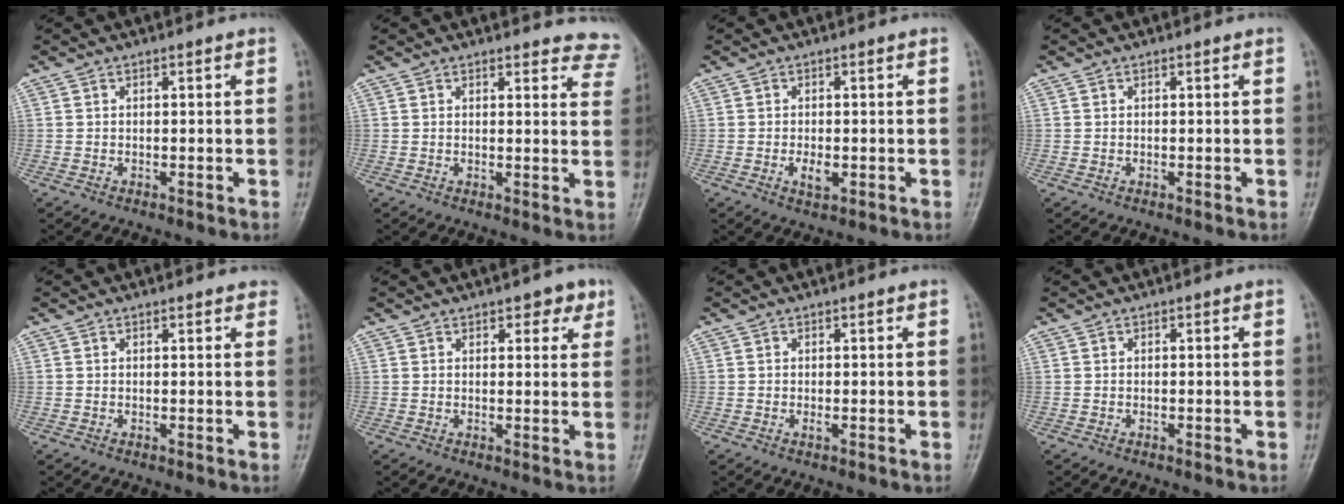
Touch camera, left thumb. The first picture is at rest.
{"total": 9.3, "force": [8.8, 2.7, 1.0], "torque": [0.042, -0.048, 0.064]}
{"total": 2.6, "force": [-0.4, 1.2, 2.2], "torque": [-0.036, -0.003, -0.003]}
{"total": 0.0}
{"total": 2.0, "force": [1.7, 0.6, 0.9], "torque": [-0.001, -0.001, 0.014]}
{"total": 3.9, "force": [2.5, 2.0, 2.3], "torque": [-0.006, -0.010, 0.029]}
{"total": 0.7, "force": [0.2, 0.1, 0.7], "torque": [-0.018, 0.003, 0.003]}
{"total": 0.0}